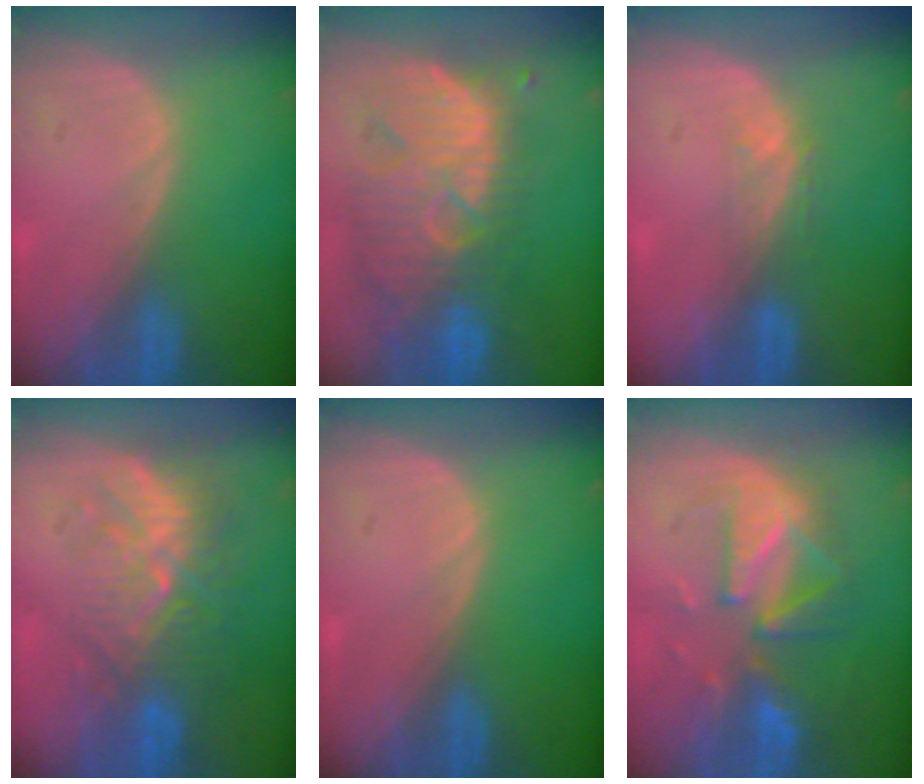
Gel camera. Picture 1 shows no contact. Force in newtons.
{"total": 12.1, "press": 11.0, "slide": 4.9}
{"total": 2.8, "press": 2.1, "slide": 1.7}
{"total": 9.1, "press": 8.8, "slide": 2.4}
{"total": 0.0}
{"total": 10.0, "press": 8.8, "slide": 4.7}